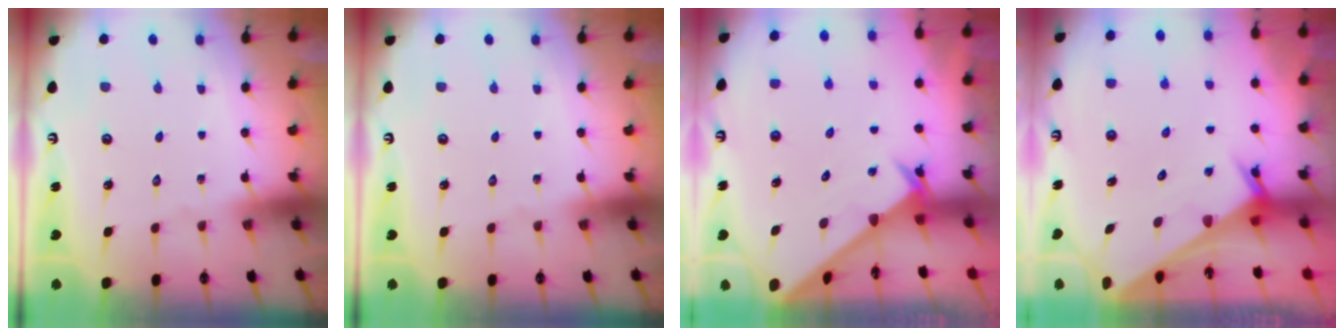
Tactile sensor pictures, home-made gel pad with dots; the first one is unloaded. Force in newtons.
{"total": 0.0}
{"total": 2.3, "press": 2.3, "slide": 0.2}
{"total": 3.0, "press": 3.0, "slide": 0.2}